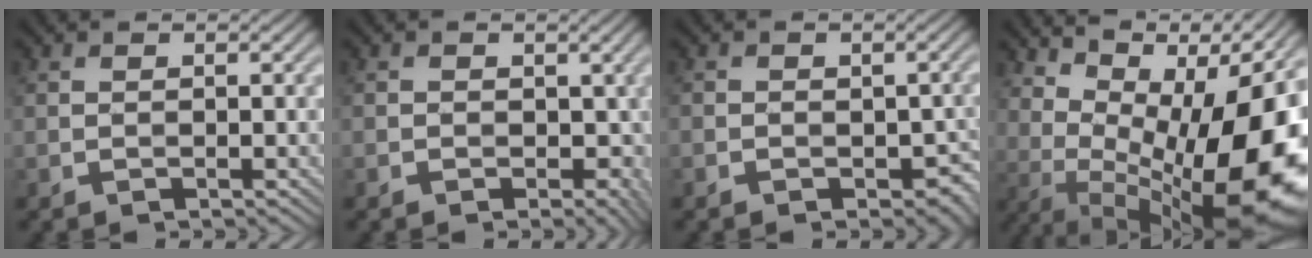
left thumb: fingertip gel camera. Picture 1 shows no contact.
{"total": 3.3, "force": [-0.4, 2.7, 1.9], "torque": [-0.020, -0.012, -0.004]}
{"total": 4.1, "force": [-2.0, 3.0, 2.1], "torque": [-0.022, -0.011, -0.025]}
{"total": 16.4, "force": [3.5, 6.5, 14.6], "torque": [-0.188, 0.023, 0.075]}